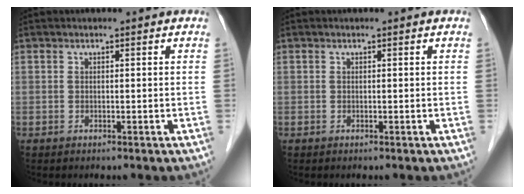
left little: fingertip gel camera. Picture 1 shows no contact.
{"total": 0.0}